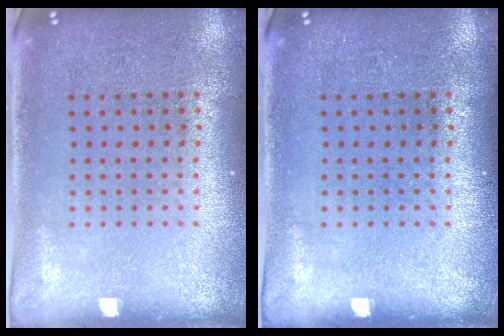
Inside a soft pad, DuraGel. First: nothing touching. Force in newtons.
{"total": 0.0}